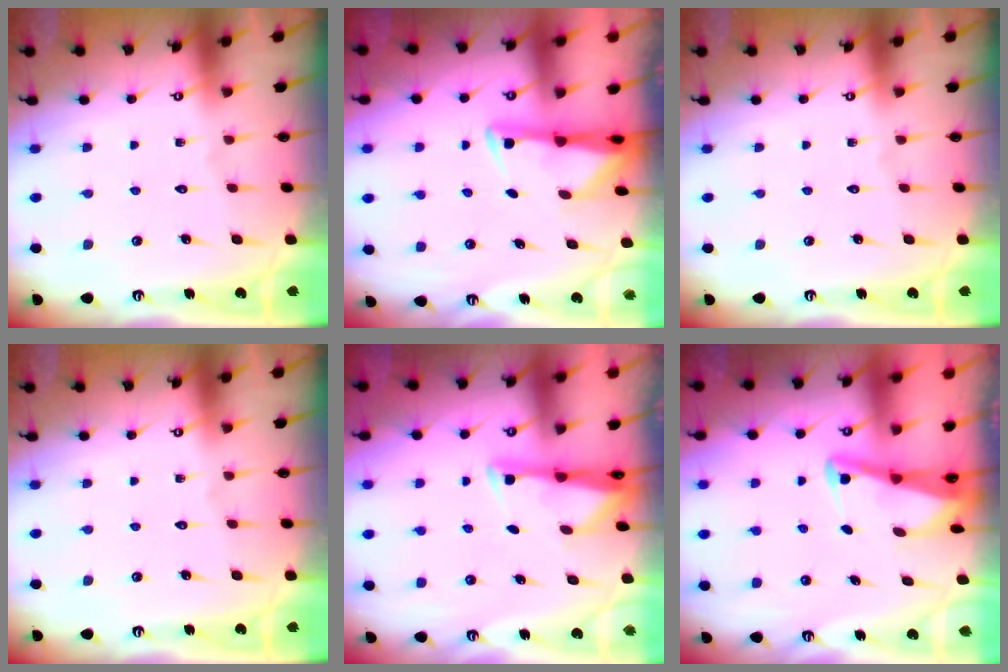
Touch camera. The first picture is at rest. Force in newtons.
{"total": 3.0, "press": 2.9, "slide": 0.5}
{"total": 0.0}
{"total": 0.0}
{"total": 2.9, "press": 2.9, "slide": 0.4}
{"total": 3.2, "press": 3.2, "slide": 0.3}